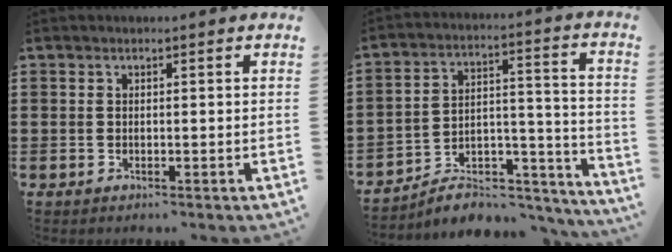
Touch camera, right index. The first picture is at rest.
{"total": 7.1, "force": [-6.0, 2.7, 2.5], "torque": [-0.035, 0.018, -0.113]}